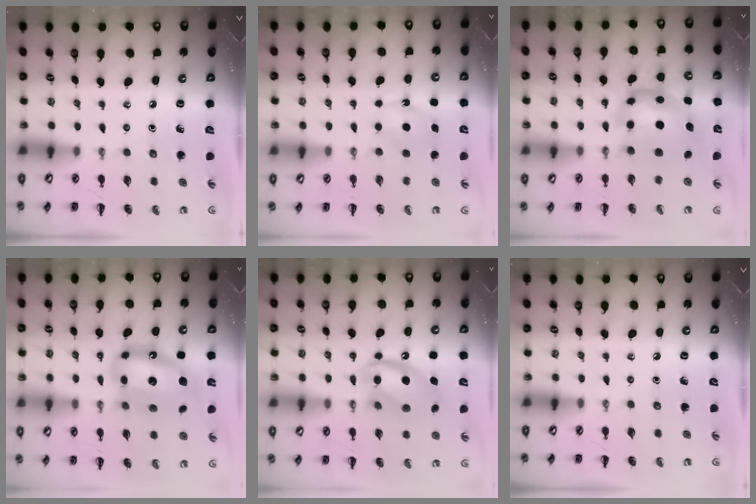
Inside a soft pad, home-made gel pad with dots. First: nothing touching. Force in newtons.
{"total": 5.3, "press": 5.0, "slide": 1.5}
{"total": 5.9, "press": 5.9, "slide": 1.0}
{"total": 15.4, "press": 14.9, "slide": 4.0}
{"total": 14.6, "press": 14.5, "slide": 2.0}
{"total": 0.0}